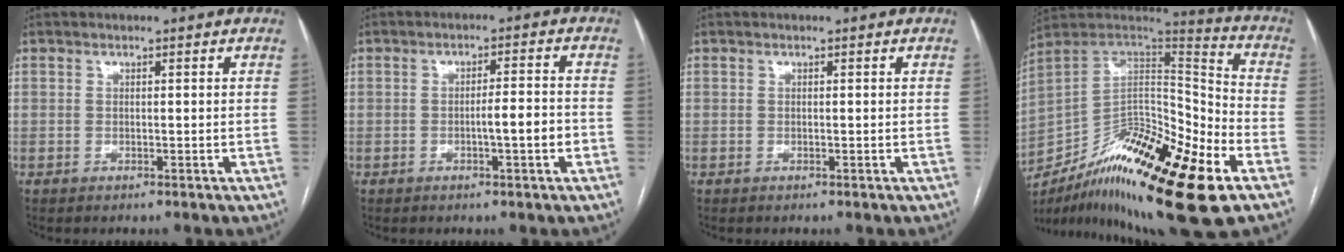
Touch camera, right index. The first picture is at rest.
{"total": 4.5, "force": [-1.4, 0.2, 4.3], "torque": [-0.064, 0.005, -0.021]}
{"total": 0.0}
{"total": 27.4, "force": [-15.2, 5.8, 22.0], "torque": [-0.359, -0.012, -0.257]}